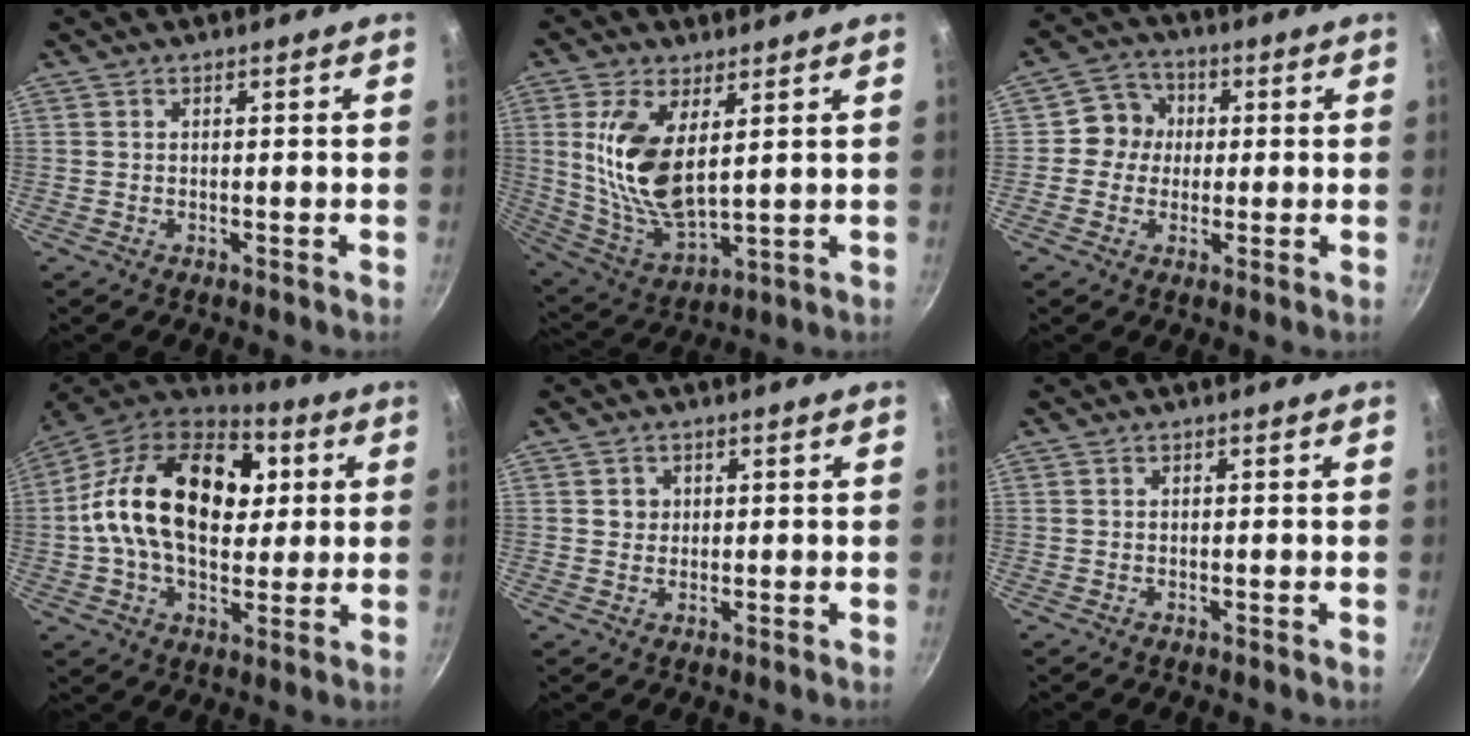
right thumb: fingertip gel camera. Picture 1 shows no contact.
{"total": 14.3, "force": [3.5, 6.7, 12.2], "torque": [-0.238, -0.023, 0.087]}
{"total": 6.9, "force": [0.1, 6.4, 2.6], "torque": [-0.010, 0.014, -0.011]}
{"total": 24.6, "force": [3.2, 15.7, 18.7], "torque": [-0.315, 0.020, 0.048]}
{"total": 2.2, "force": [0.5, 2.0, 0.6], "torque": [0.004, 0.001, 0.006]}
{"total": 0.0}